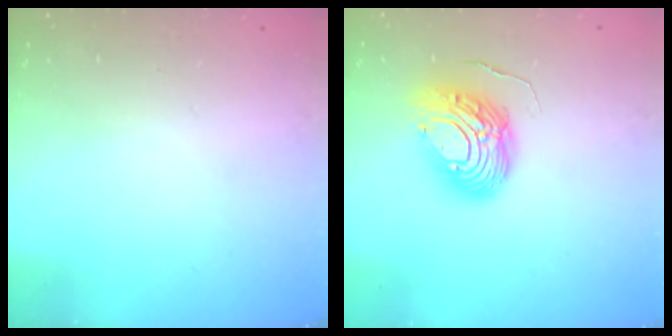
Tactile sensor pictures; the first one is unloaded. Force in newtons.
{"total": 12.0, "press": 12.0, "slide": 1.1}